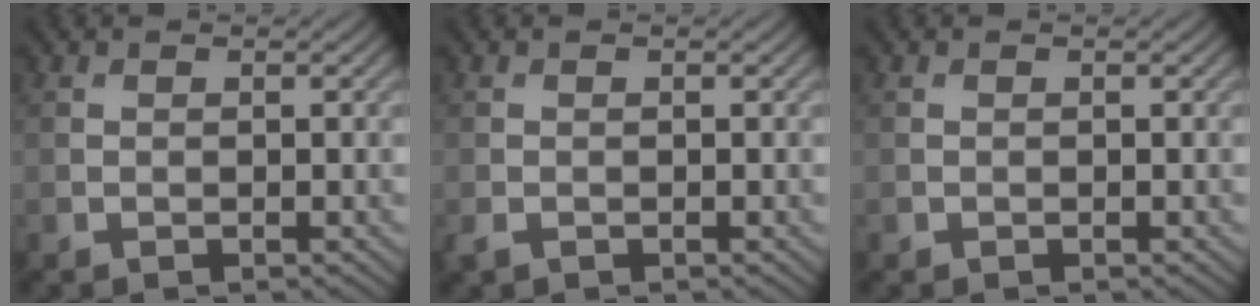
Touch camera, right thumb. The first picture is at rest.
{"total": 1.2, "force": [-0.7, 0.8, 0.6], "torque": [-0.016, -0.005, -0.015]}
{"total": 0.0}